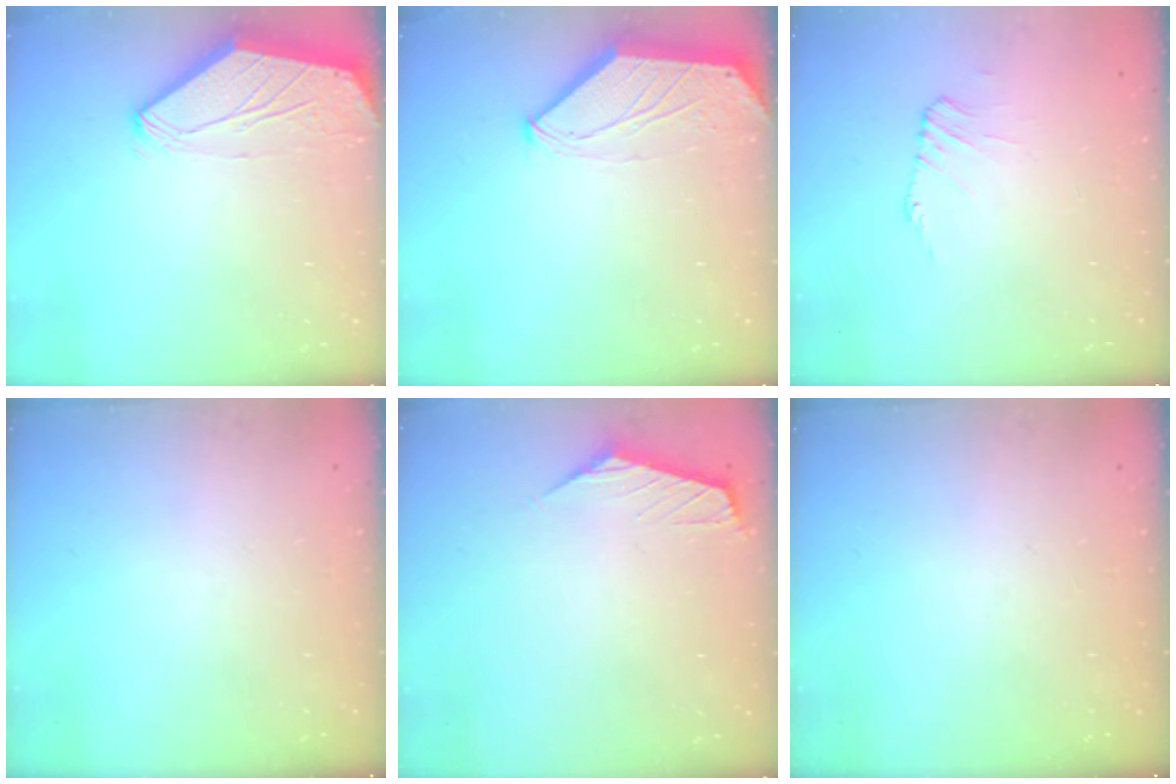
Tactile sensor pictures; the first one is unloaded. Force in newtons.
{"total": 0.0}
{"total": 1.1, "press": 1.0, "slide": 0.3}
{"total": 0.0}
{"total": 0.8, "press": 0.7, "slide": 0.4}
{"total": 0.0}